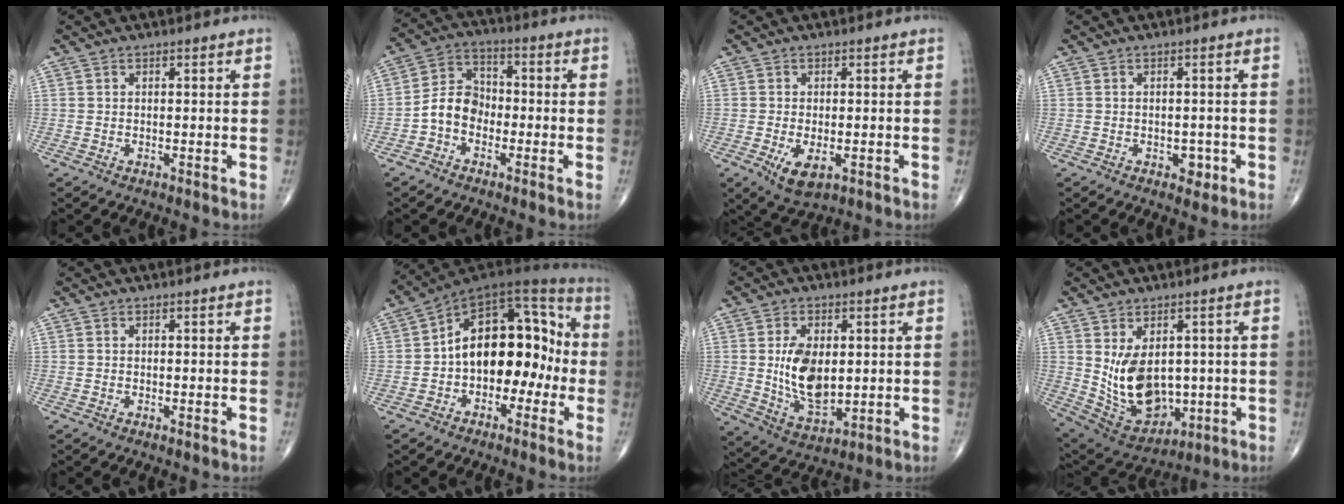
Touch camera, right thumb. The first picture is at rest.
{"total": 7.5, "force": [-2.4, 5.8, 4.2], "torque": [-0.059, 0.034, -0.059]}
{"total": 5.6, "force": [-1.8, 2.8, 4.5], "torque": [-0.077, -0.011, -0.023]}
{"total": 2.5, "force": [-0.9, 1.7, 1.5], "torque": [-0.007, 0.002, -0.009]}
{"total": 0.0}
{"total": 17.8, "force": [-1.9, 11.2, 13.7], "torque": [-0.159, 0.058, -0.040]}
{"total": 11.9, "force": [1.1, 6.9, 9.6], "torque": [-0.157, -0.018, 0.033]}
{"total": 13.6, "force": [0.7, 9.0, 10.2], "torque": [-0.146, -0.015, 0.046]}